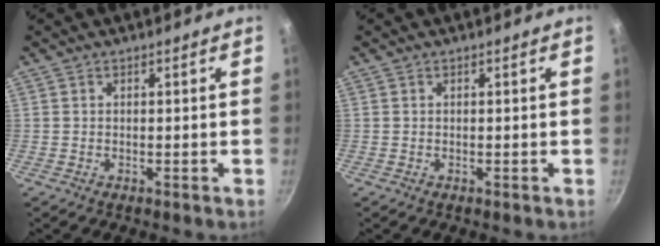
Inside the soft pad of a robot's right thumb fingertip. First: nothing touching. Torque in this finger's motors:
{"motor_torque": [-0.14, 0.14, -0.33, -0.06, 0.00]}